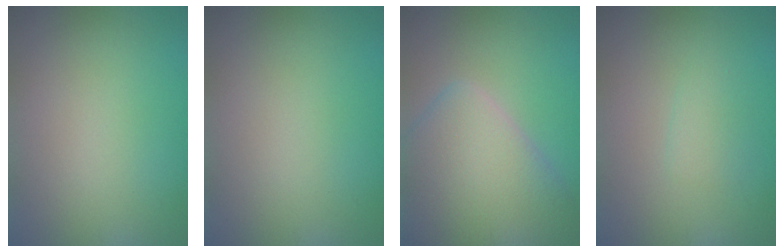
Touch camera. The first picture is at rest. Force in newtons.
{"total": 0.0}
{"total": 8.6, "press": 8.6, "slide": 0.6}
{"total": 1.4, "press": 1.4, "slide": 0.1}